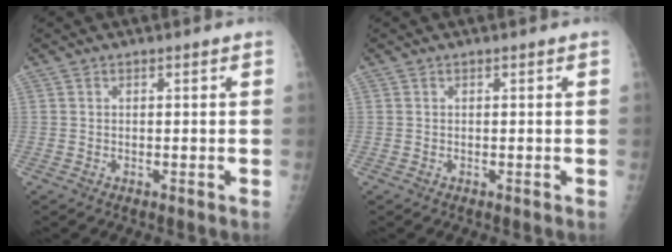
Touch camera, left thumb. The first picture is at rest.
{"total": 0.0}